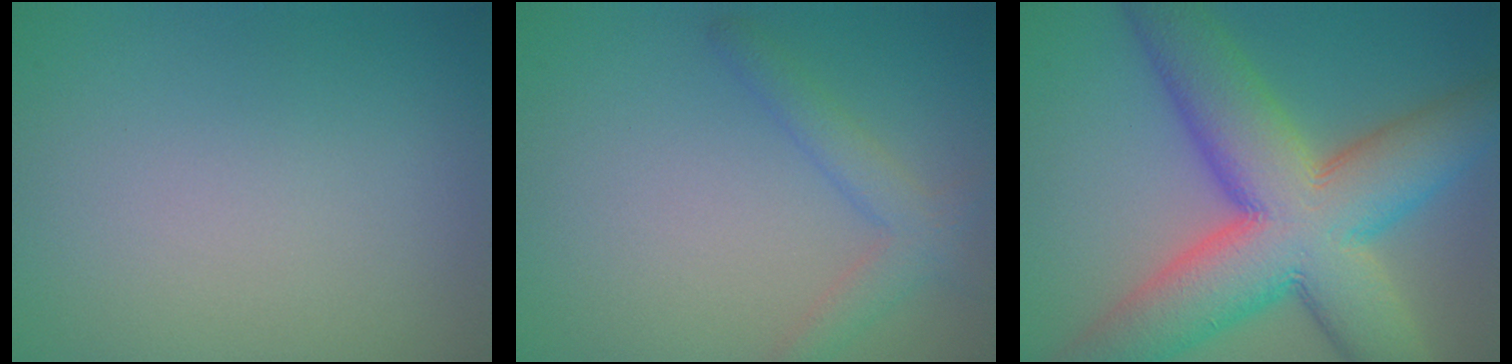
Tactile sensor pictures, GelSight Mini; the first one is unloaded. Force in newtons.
{"total": 2.5, "press": 2.5, "slide": 0.3}
{"total": 13.6, "press": 13.6, "slide": 0.5}